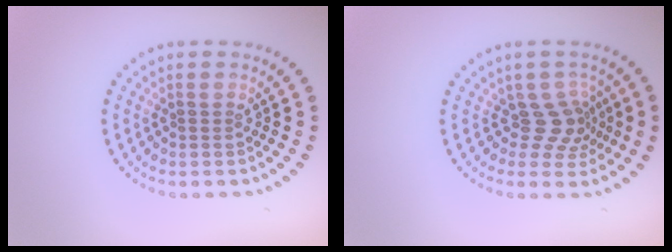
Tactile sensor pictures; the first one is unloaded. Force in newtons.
{"total": 2.8, "press": 2.0, "slide": 1.9}